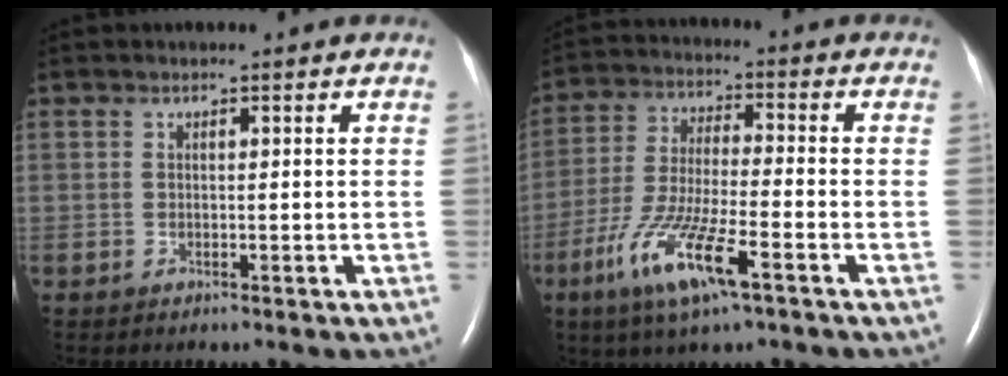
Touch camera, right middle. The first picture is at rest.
{"total": 11.9, "force": [-6.1, 1.5, 10.1], "torque": [-0.210, -0.020, -0.114]}